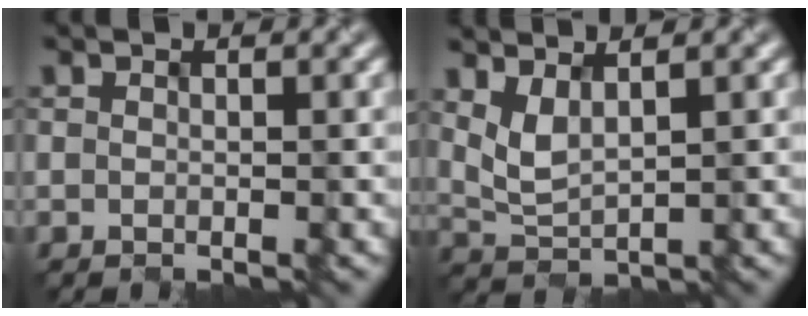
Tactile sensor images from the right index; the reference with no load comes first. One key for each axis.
{"total": 2.2, "fx": 1.3, "fy": 0.7, "fz": 1.7, "tx": -0.046, "ty": -0.005, "tz": 0.034}